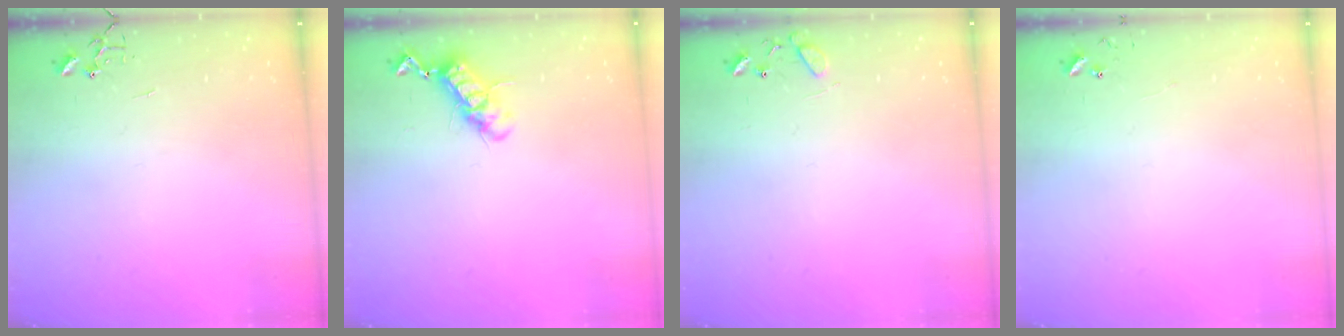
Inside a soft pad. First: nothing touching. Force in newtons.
{"total": 11.3, "press": 11.2, "slide": 1.2}
{"total": 9.0, "press": 9.0, "slide": 0.6}
{"total": 4.7, "press": 4.7, "slide": 0.5}